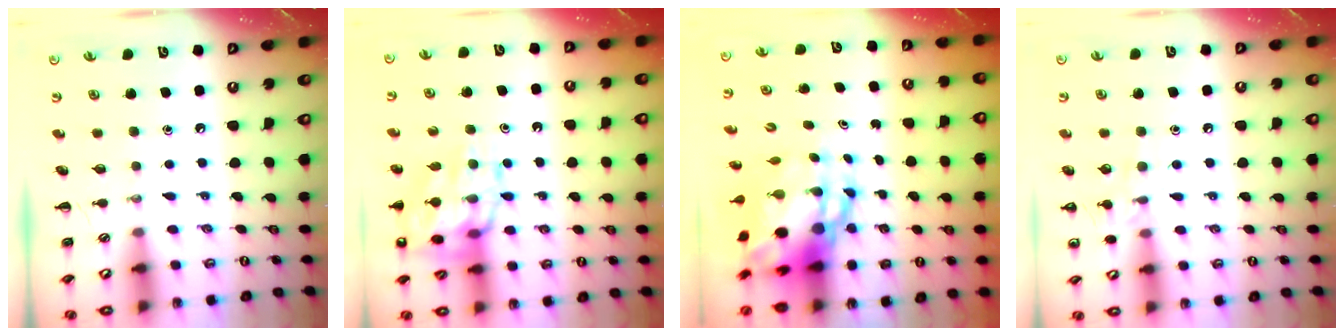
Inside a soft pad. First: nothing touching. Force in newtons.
{"total": 19.3, "press": 19.1, "slide": 2.7}
{"total": 9.4, "press": 9.1, "slide": 2.6}
{"total": 8.3, "press": 8.0, "slide": 1.9}